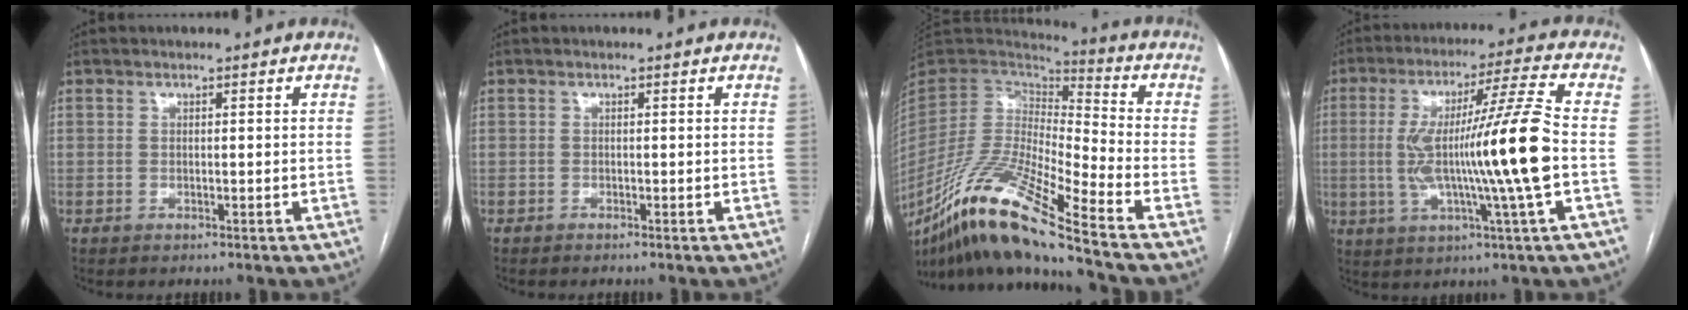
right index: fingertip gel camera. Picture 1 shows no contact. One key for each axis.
{"total": 0.0}
{"total": 20.2, "fx": -13.9, "fy": 0.0, "fz": 14.7, "tx": -0.307, "ty": -0.039, "tz": -0.261}
{"total": 16.0, "fx": -1.4, "fy": -1.5, "fz": 15.9, "tx": -0.287, "ty": 0.001, "tz": -0.028}